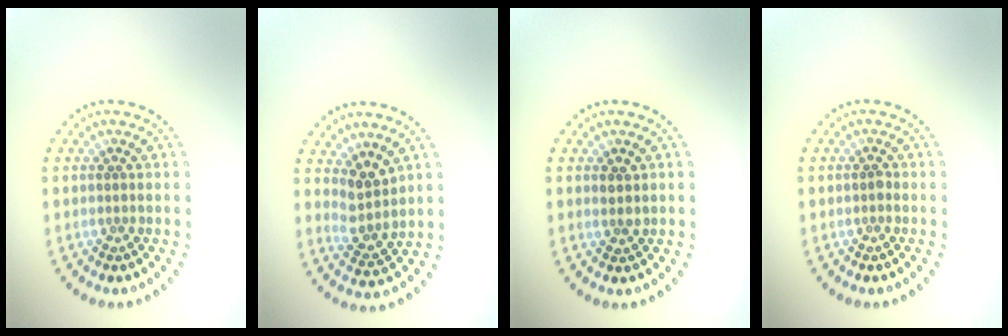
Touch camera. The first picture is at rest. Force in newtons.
{"total": 2.7, "press": 2.2, "slide": 1.5}
{"total": 1.2, "press": 1.0, "slide": 0.5}
{"total": 0.5, "press": 0.4, "slide": 0.3}